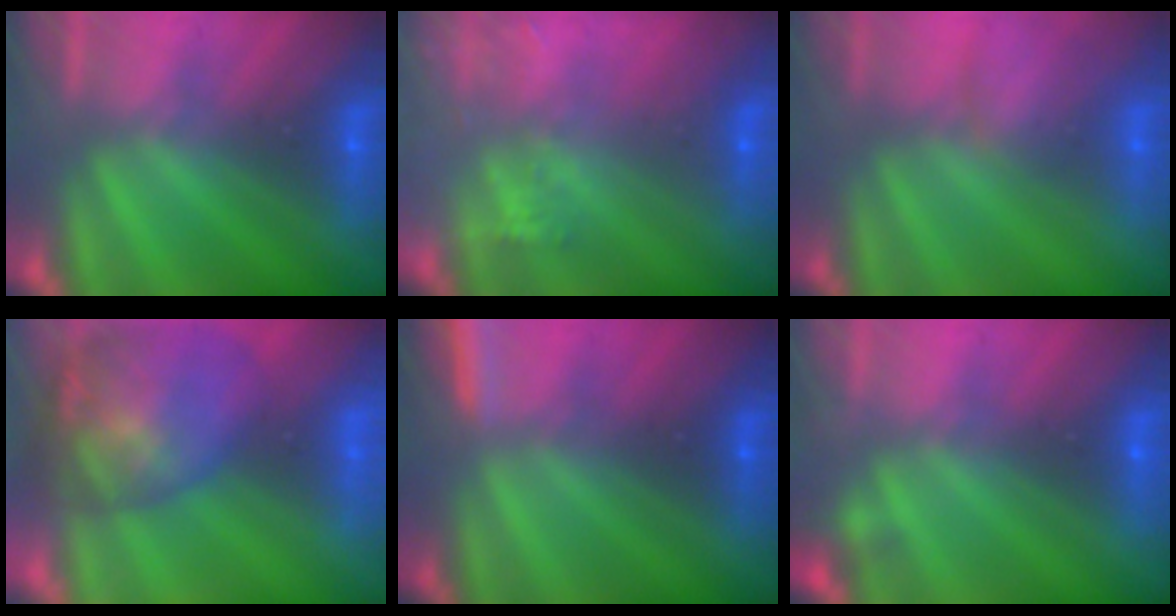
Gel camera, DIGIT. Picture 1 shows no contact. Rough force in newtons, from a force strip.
{"total": 7.2}
{"total": 3.6}
{"total": 6.9}
{"total": 4.4}
{"total": 2.1}